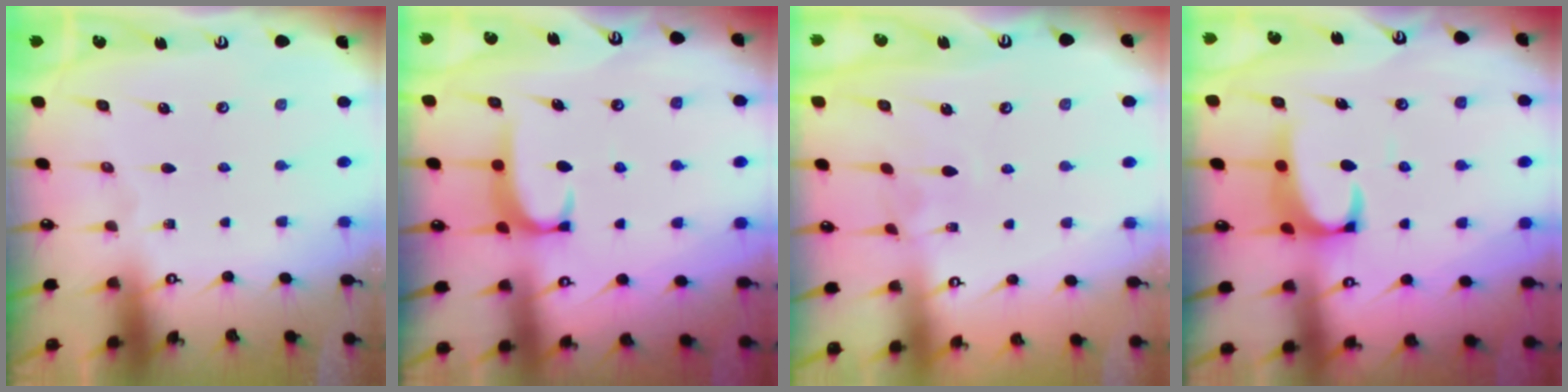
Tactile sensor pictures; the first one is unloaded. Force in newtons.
{"total": 1.9, "press": 1.9, "slide": 0.5}
{"total": 3.7, "press": 3.7, "slide": 0.3}
{"total": 2.4, "press": 2.2, "slide": 0.9}